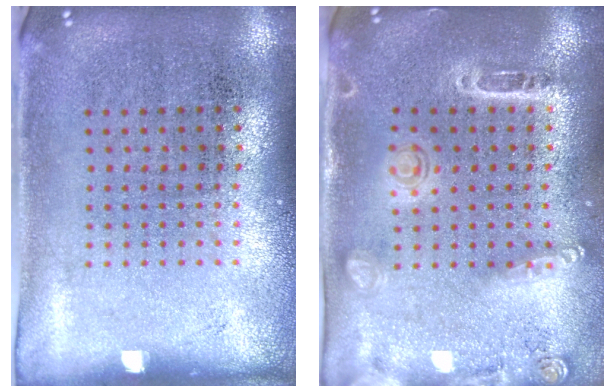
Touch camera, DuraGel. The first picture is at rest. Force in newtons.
{"total": 1.6, "press": 1.4, "slide": 0.7}